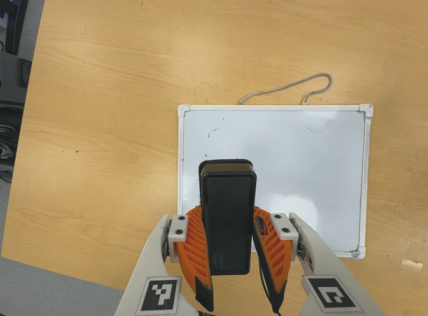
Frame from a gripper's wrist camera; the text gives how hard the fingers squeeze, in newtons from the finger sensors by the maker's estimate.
{"total": 7.6, "left": 6.7, "right": 8.5}